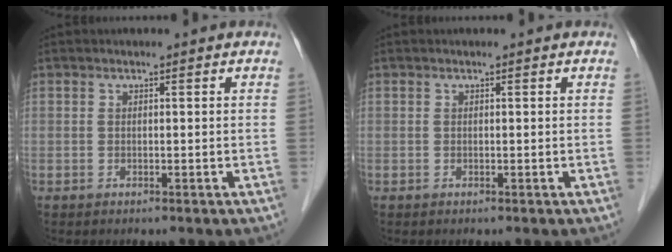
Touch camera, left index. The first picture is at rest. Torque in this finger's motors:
{"motor_torque": [0.09, 0.03, 0.01, -0.01]}